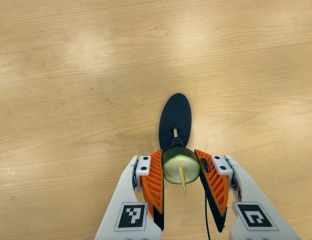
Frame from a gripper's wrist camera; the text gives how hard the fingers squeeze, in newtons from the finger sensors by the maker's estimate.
{"total": 10.1, "left": 9.1, "right": 11.0}